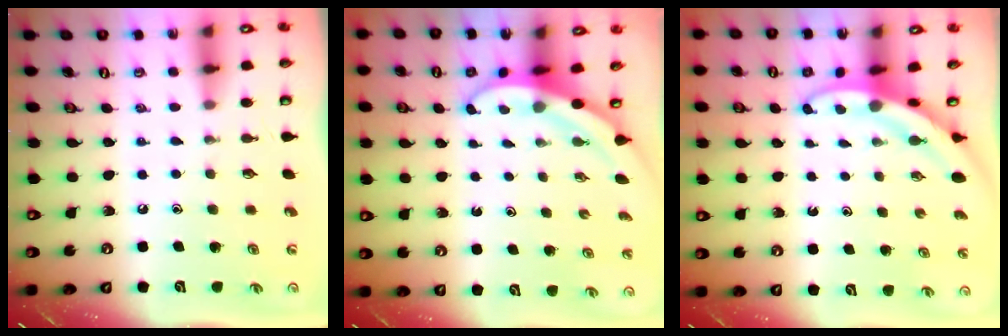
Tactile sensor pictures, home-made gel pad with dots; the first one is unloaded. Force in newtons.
{"total": 3.2, "press": 3.2, "slide": 0.1}
{"total": 3.3, "press": 3.3, "slide": 0.2}